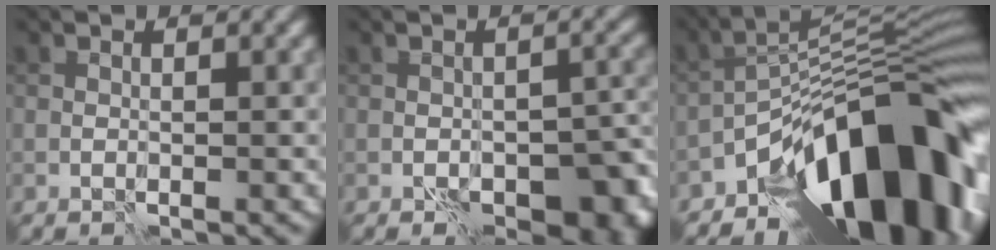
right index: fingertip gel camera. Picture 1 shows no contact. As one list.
[{"total": 7.0, "force": [-3.6, 3.7, 4.6], "torque": [-0.050, -0.001, -0.039]}, {"total": 13.9, "force": [-8.0, 5.4, 9.9], "torque": [-0.114, 0.020, -0.139]}]